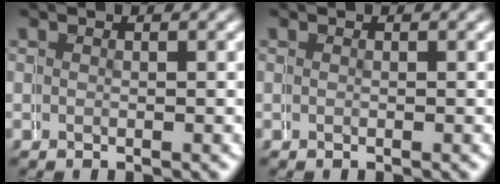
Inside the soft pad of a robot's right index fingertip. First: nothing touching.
{"total": 0.0}